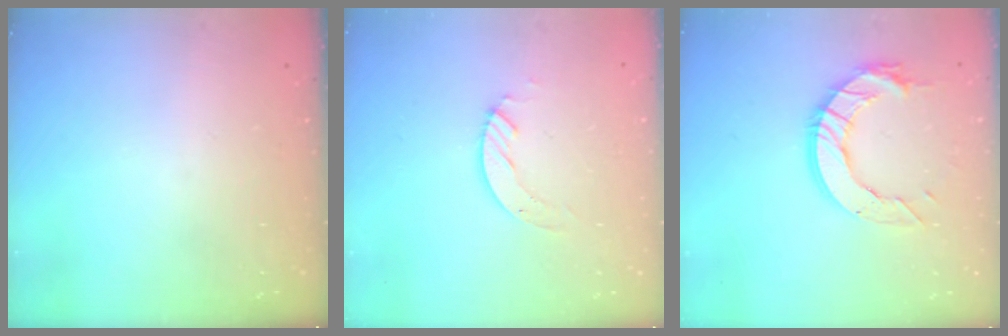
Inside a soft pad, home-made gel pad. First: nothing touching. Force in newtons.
{"total": 4.1, "press": 4.1, "slide": 0.3}
{"total": 13.0, "press": 12.9, "slide": 1.2}